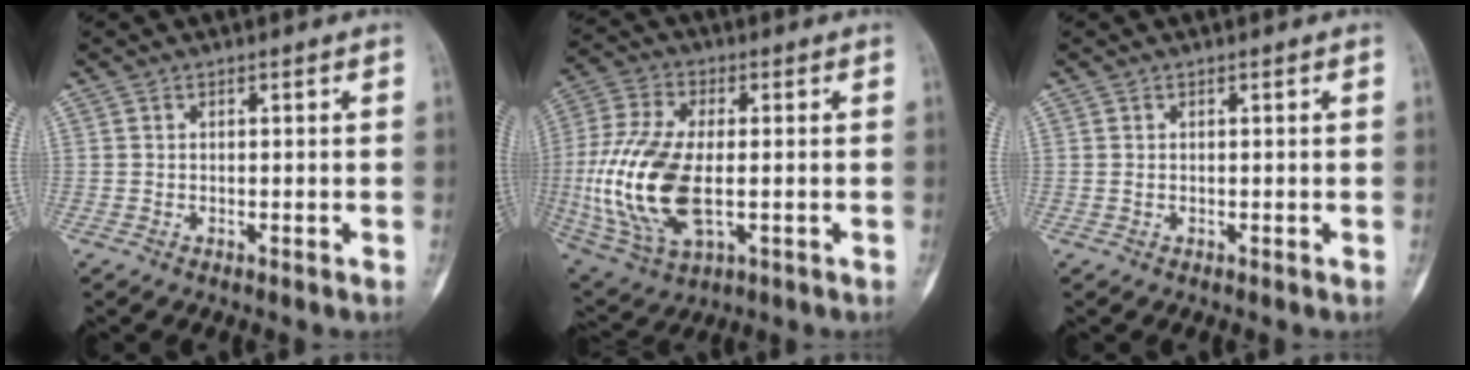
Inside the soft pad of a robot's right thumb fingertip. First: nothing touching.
{"total": 19.2, "force": [-2.1, 9.8, 16.4], "torque": [-0.363, -0.007, -0.028]}
{"total": 0.0}